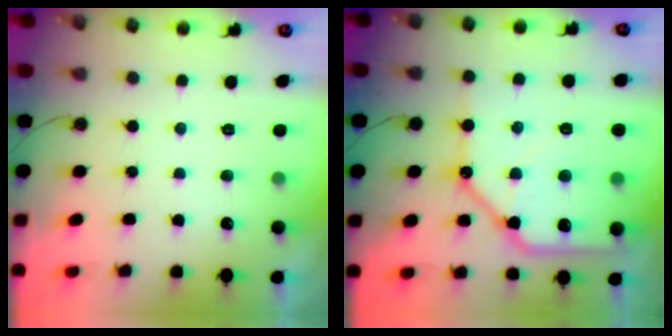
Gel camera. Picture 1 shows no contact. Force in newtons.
{"total": 17.8, "press": 17.7, "slide": 2.1}